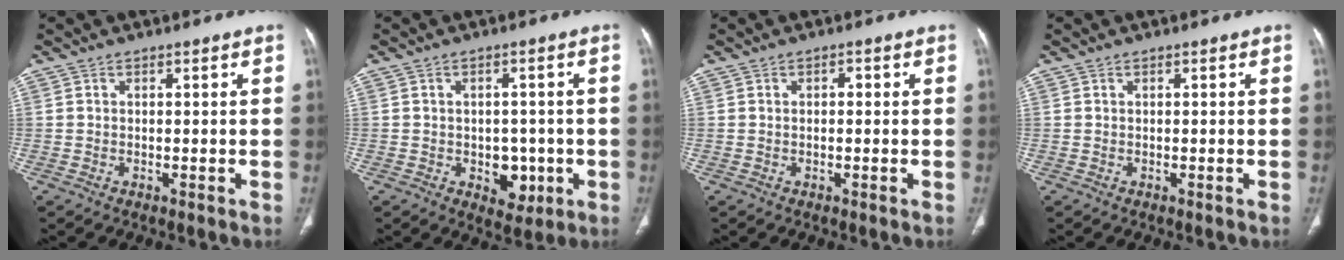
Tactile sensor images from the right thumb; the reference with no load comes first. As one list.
[{"total": 6.1, "force": [-1.5, 4.4, 3.9], "torque": [-0.019, 0.003, -0.010]}, {"total": 1.0, "force": [0.1, 0.6, 0.9], "torque": [-0.012, 0.005, -0.001]}, {"total": 0.0}]